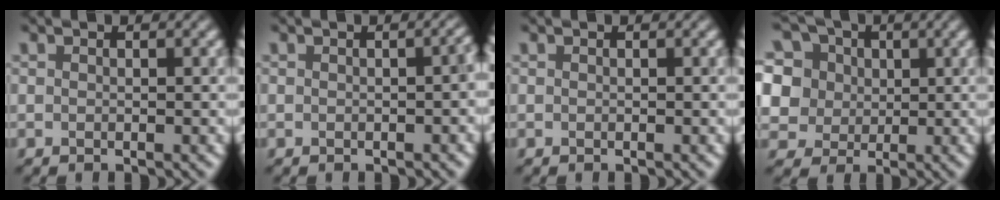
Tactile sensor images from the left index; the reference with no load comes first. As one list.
[{"total": 1.1, "force": [-0.3, 0.4, 1.0], "torque": [-0.014, 0.000, 0.000]}, {"total": 0.0}, {"total": 13.0, "force": [5.6, 9.9, 6.3], "torque": [-0.142, 0.042, 0.079]}]